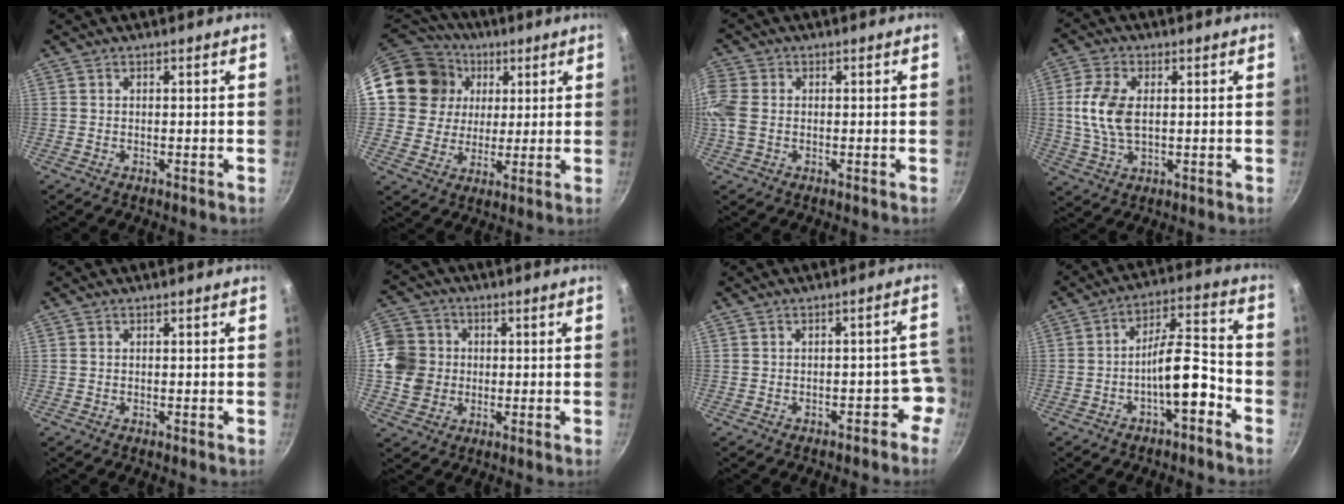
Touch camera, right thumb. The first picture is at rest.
{"total": 16.9, "force": [5.3, 15.1, 5.4], "torque": [-0.089, 0.013, 0.095]}
{"total": 5.1, "force": [-0.3, 3.8, 3.4], "torque": [-0.079, 0.003, -0.014]}
{"total": 9.3, "force": [0.8, 5.4, 7.5], "torque": [-0.152, 0.003, 0.015]}
{"total": 0.0}
{"total": 9.5, "force": [0.1, 8.9, 3.4], "torque": [-0.034, 0.009, -0.010]}
{"total": 5.3, "force": [-3.2, 3.2, 2.8], "torque": [0.031, 0.068, -0.023]}
{"total": 10.1, "force": [-4.5, 3.3, 8.4], "torque": [-0.123, 0.057, -0.073]}